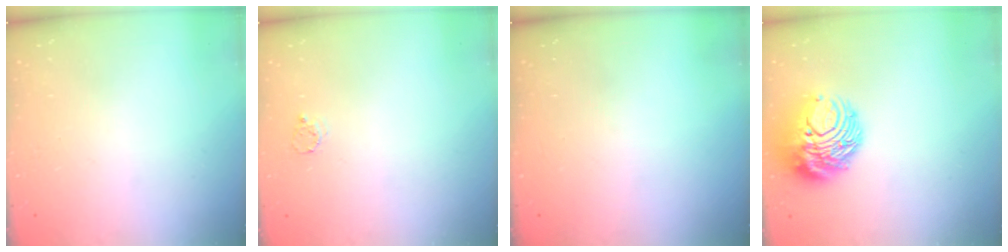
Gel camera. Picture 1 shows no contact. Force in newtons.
{"total": 2.4, "press": 2.4, "slide": 0.3}
{"total": 0.0}
{"total": 15.5, "press": 15.5, "slide": 1.1}